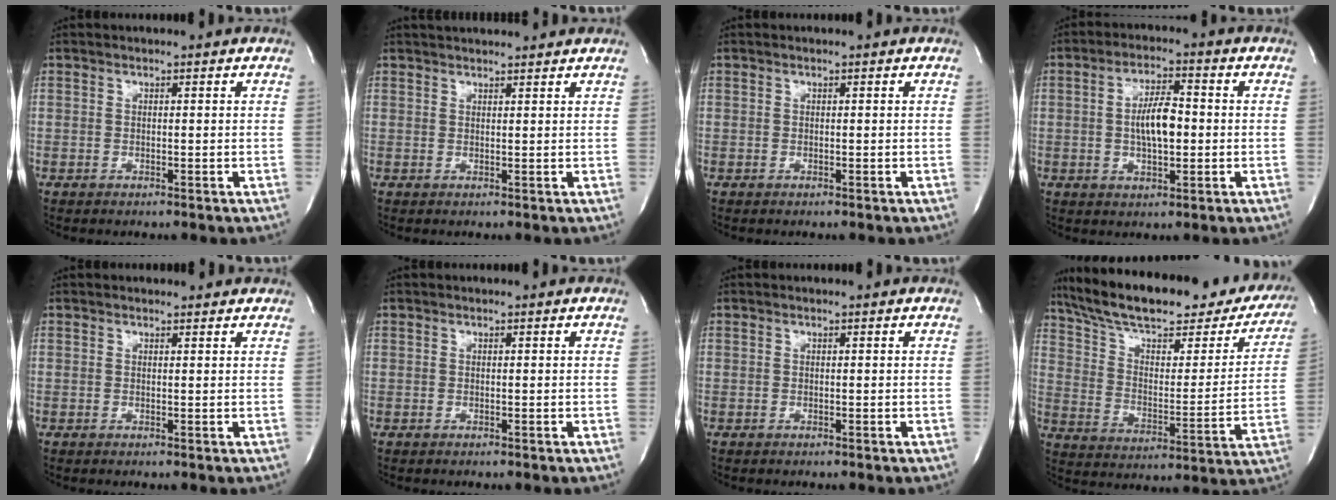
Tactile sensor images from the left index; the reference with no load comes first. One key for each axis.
{"total": 7.1, "fx": 6.7, "fy": 0.6, "fz": 2.1, "tx": -0.030, "ty": 0.031, "tz": 0.082}
{"total": 0.0}
{"total": 6.7, "fx": -0.2, "fy": 2.3, "fz": 6.3, "tx": -0.119, "ty": 0.006, "tz": -0.005}
{"total": 2.6, "fx": 2.5, "fy": 0.7, "fz": 0.4, "tx": -0.011, "ty": 0.010, "tz": 0.023}
{"total": 0.0}
{"total": 0.0}
{"total": 30.8, "fx": 25.4, "fy": 8.4, "fz": 15.3, "tx": -0.242, "ty": -0.014, "tz": 0.339}